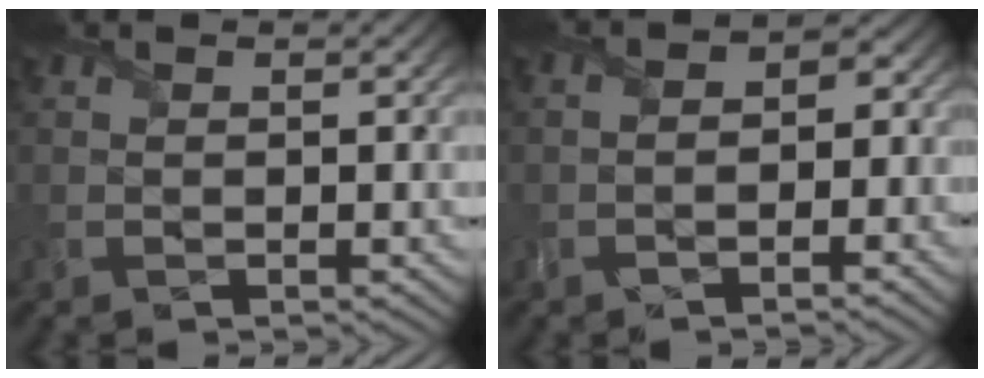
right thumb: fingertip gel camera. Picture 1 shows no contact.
{"total": 3.5, "force": [-1.4, 2.5, 2.0], "torque": [-0.004, 0.005, -0.035]}